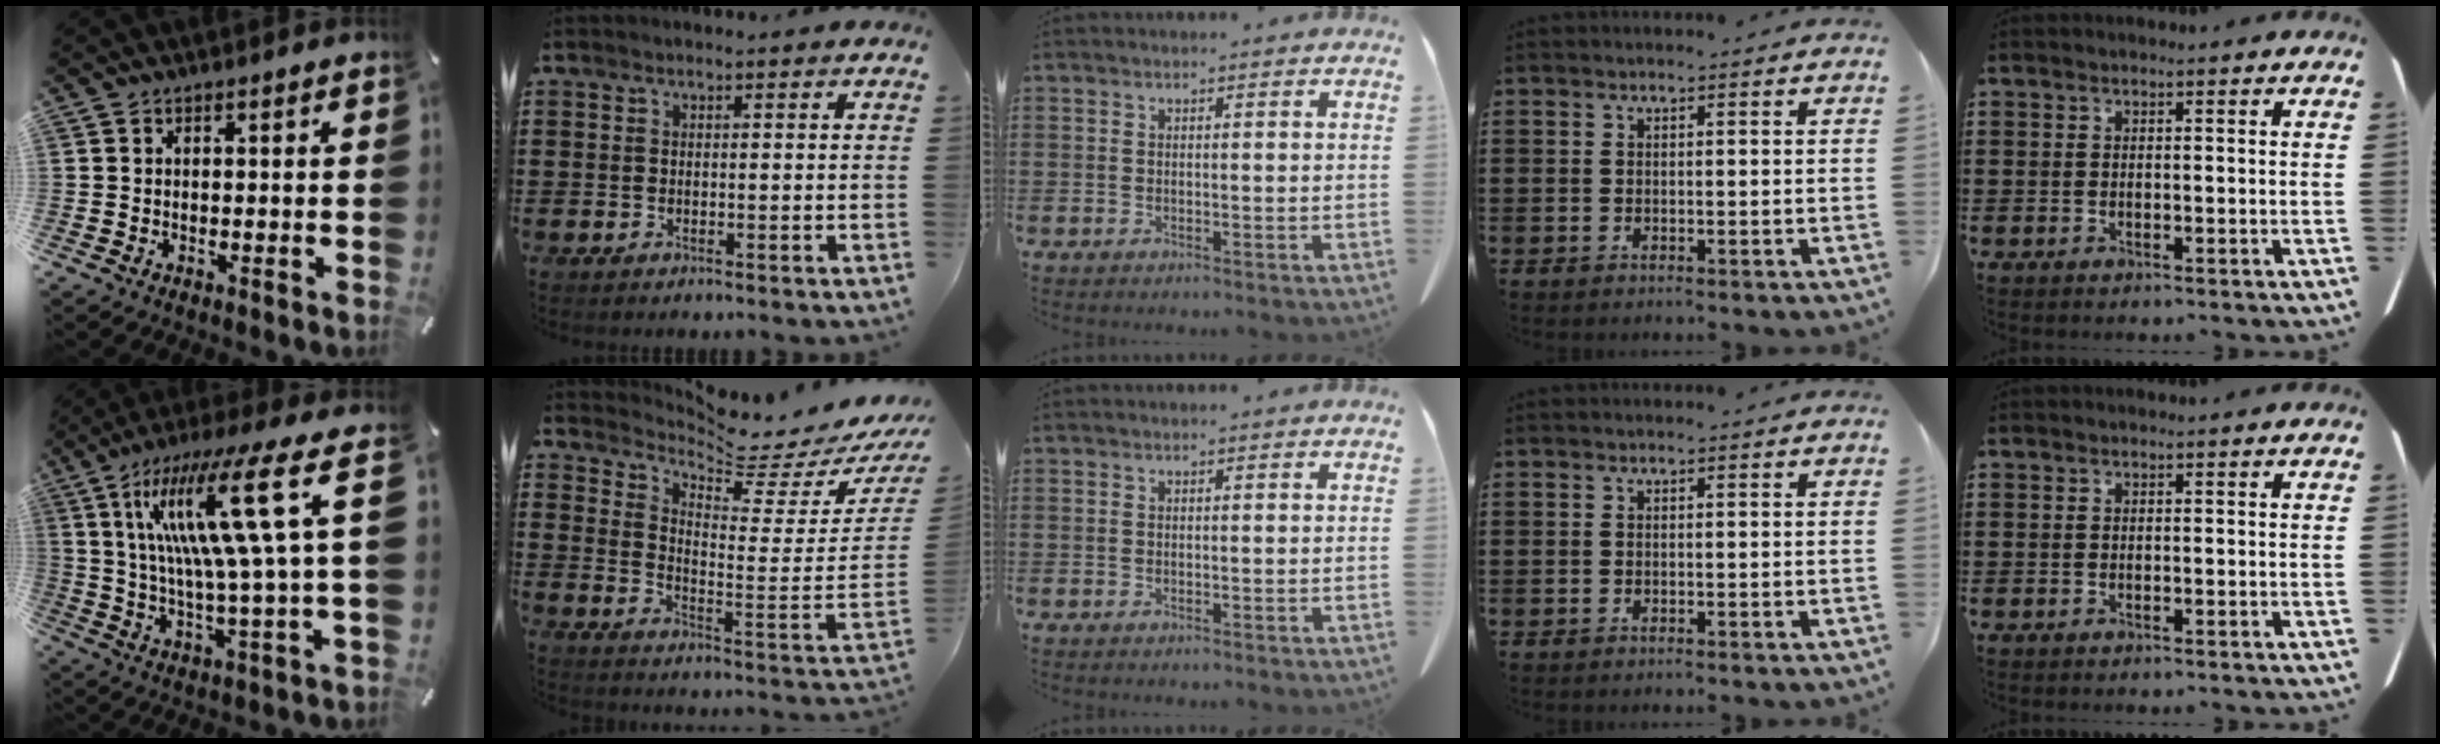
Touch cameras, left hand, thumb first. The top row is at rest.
{"thumb": {"total": 22.2, "force": [7.0, 2.9, 20.9], "torque": [-0.390, -0.025, 0.086]}, "index": {"total": 5.7, "force": [5.4, 0.0, 1.8], "torque": [-0.049, -0.063, 0.083]}}